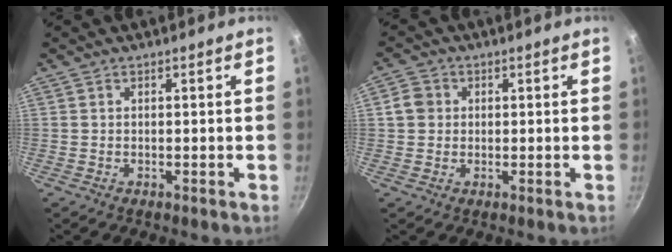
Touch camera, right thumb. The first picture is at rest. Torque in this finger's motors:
{"motor_torque": [-0.81, 0.26, 0.20, -0.27, 0.04]}